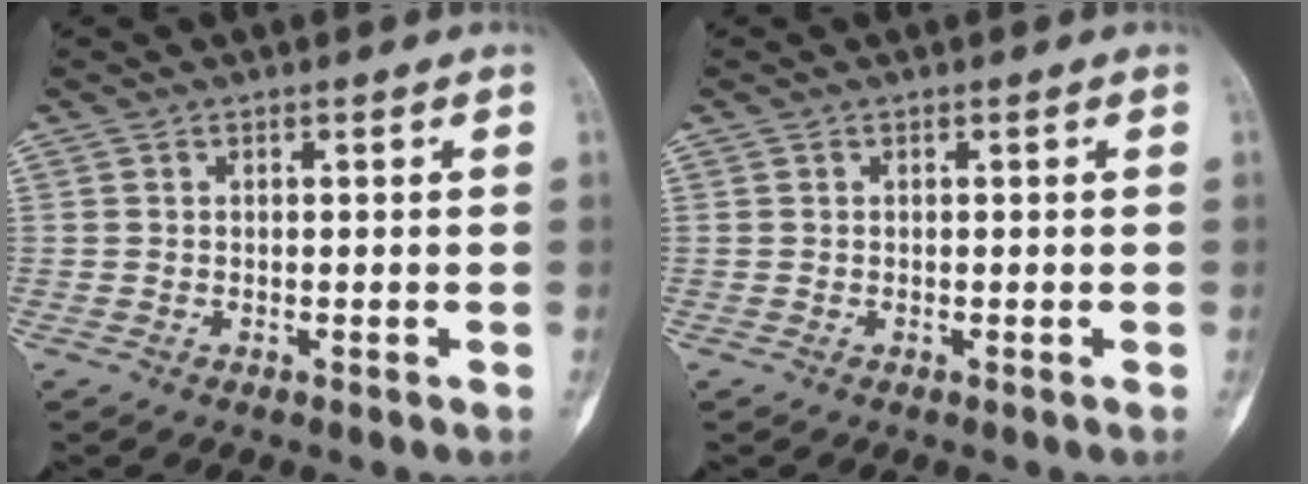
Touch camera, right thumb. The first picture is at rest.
{"total": 0.0}